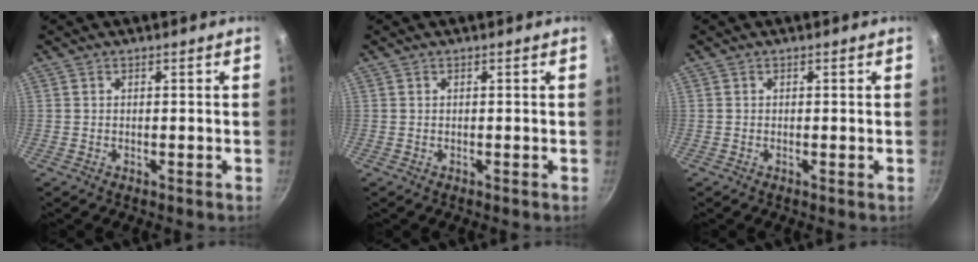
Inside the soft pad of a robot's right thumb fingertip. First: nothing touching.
{"total": 0.0}
{"total": 0.0}